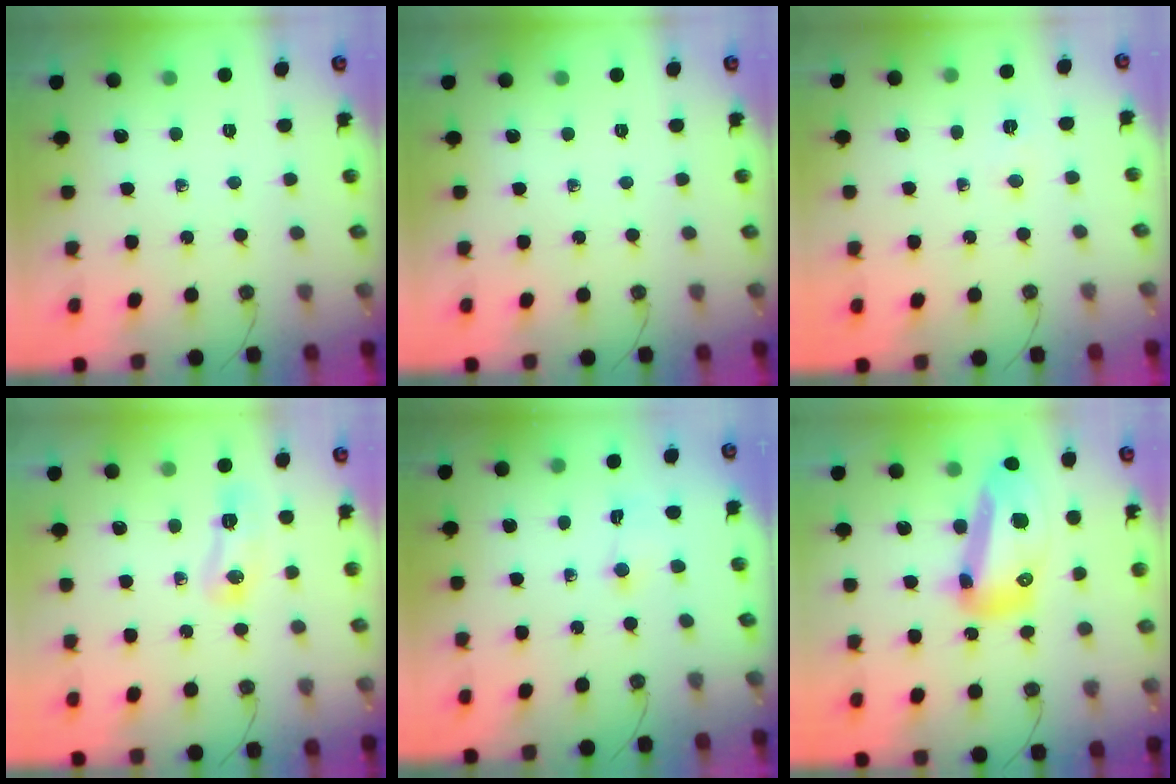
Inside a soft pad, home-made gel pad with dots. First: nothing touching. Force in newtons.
{"total": 0.0}
{"total": 7.0, "press": 2.8, "slide": 6.4}
{"total": 23.1, "press": 9.5, "slide": 21.1}
{"total": 1.2, "press": 1.0, "slide": 0.6}
{"total": 19.3, "press": 18.9, "slide": 3.9}